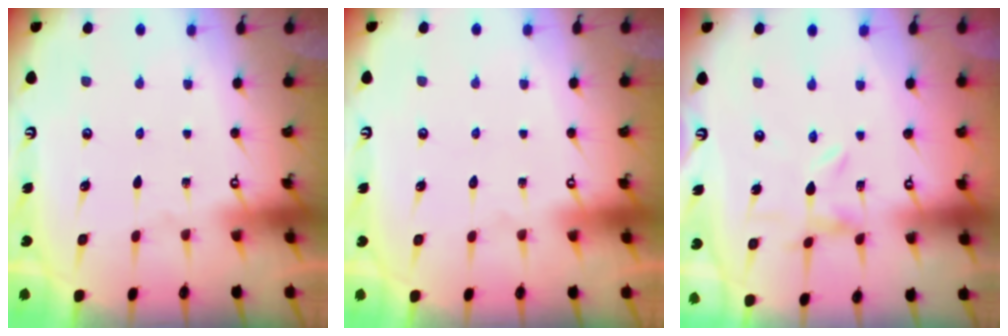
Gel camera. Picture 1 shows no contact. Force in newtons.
{"total": 1.6, "press": 1.6, "slide": 0.1}
{"total": 0.0}